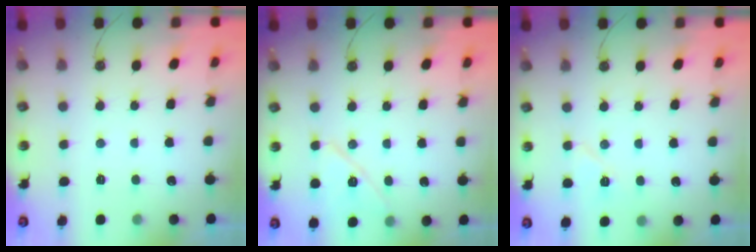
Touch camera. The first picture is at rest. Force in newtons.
{"total": 10.4, "press": 10.4, "slide": 0.8}
{"total": 6.6, "press": 6.4, "slide": 1.7}